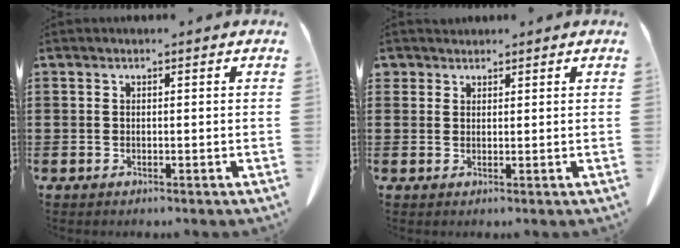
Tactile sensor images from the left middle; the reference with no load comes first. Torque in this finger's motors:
{"motor_torque": [0.36, -0.34, 0.02, 0.01]}